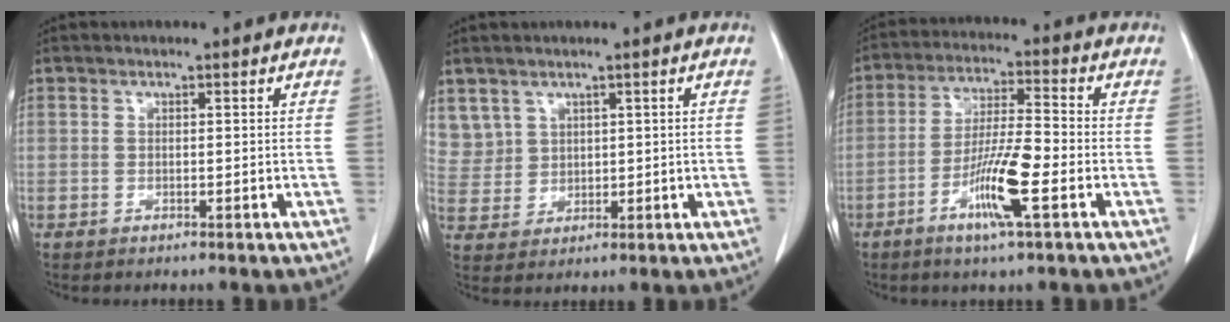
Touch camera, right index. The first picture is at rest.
{"total": 5.9, "force": [3.3, 4.9, 0.3], "torque": [-0.012, 0.014, 0.081]}
{"total": 9.8, "force": [-3.9, 0.5, 8.9], "torque": [-0.169, -0.009, -0.075]}